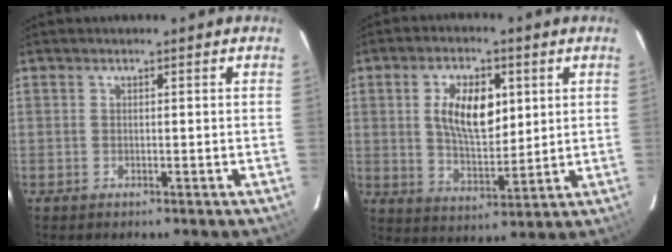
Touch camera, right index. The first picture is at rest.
{"total": 10.8, "force": [2.9, 5.4, 8.9], "torque": [-0.160, 0.008, 0.058]}